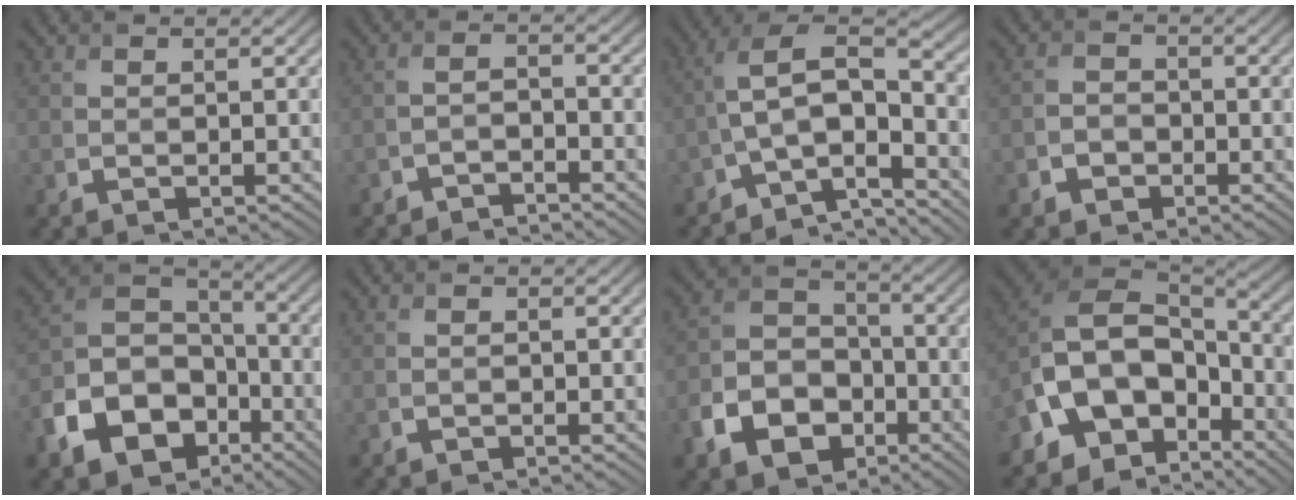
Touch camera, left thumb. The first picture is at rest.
{"total": 2.5, "force": [-2.3, 0.5, 0.7], "torque": [-0.012, 0.009, -0.049]}
{"total": 9.5, "force": [-5.1, 3.8, 7.0], "torque": [-0.124, 0.010, -0.104]}
{"total": 2.4, "force": [-1.4, 1.7, 0.9], "torque": [-0.010, 0.005, -0.031]}
{"total": 13.9, "force": [-7.0, 9.4, 7.4], "torque": [-0.185, -0.037, -0.128]}
{"total": 0.6, "force": [-0.5, 0.2, 0.3], "torque": [-0.003, 0.001, -0.008]}
{"total": 10.0, "force": [-5.0, 7.0, 5.1], "torque": [-0.121, -0.016, -0.103]}
{"total": 15.0, "force": [-6.4, 10.3, 8.8], "torque": [-0.215, -0.022, -0.115]}